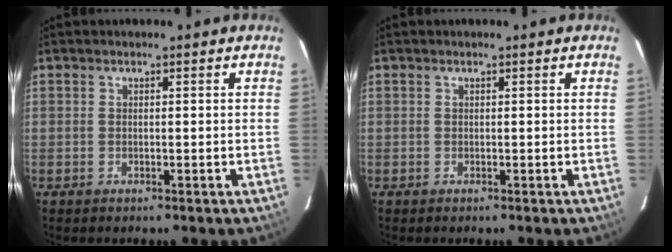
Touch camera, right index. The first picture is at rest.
{"total": 0.0}